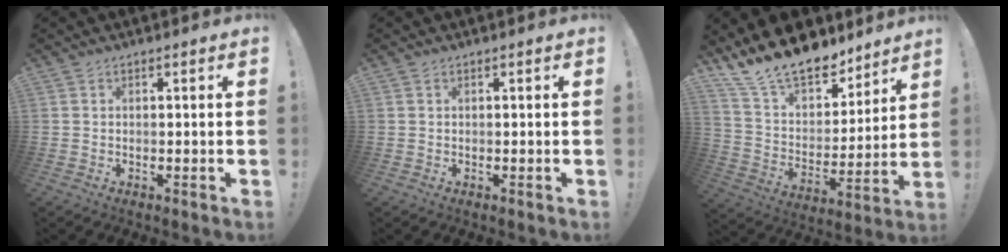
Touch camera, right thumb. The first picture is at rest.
{"total": 0.0}
{"total": 17.0, "force": [14.2, 7.3, 5.8], "torque": [-0.105, -0.109, 0.262]}